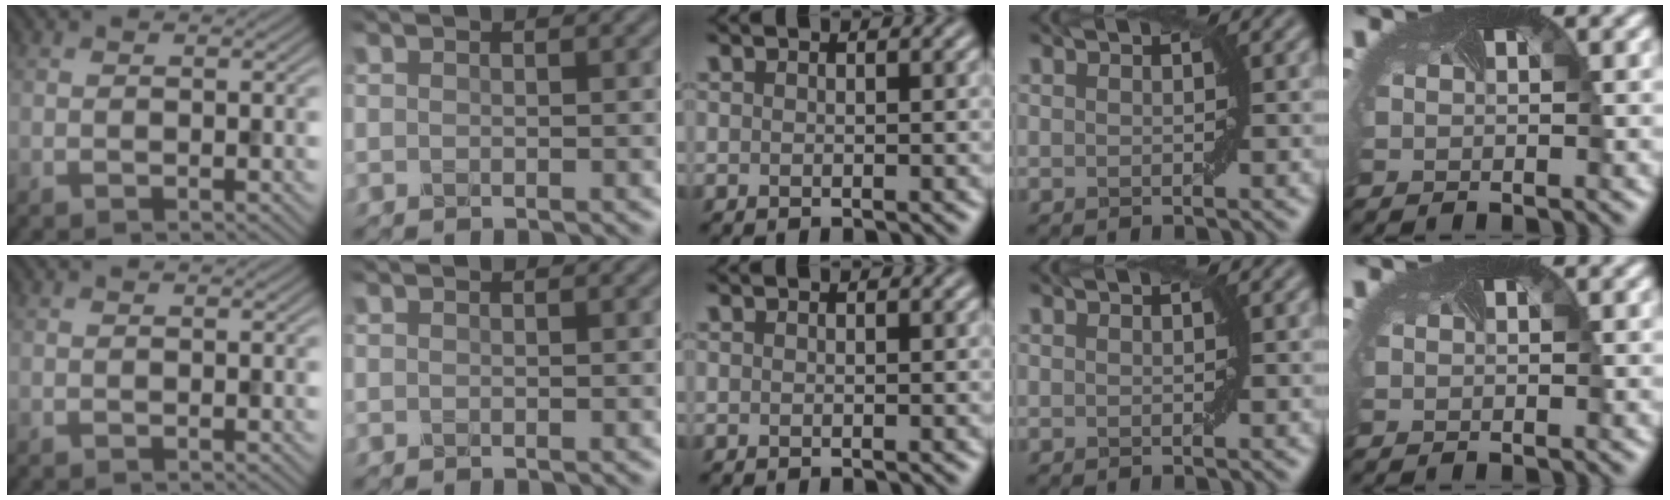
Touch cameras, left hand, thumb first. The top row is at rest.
{}